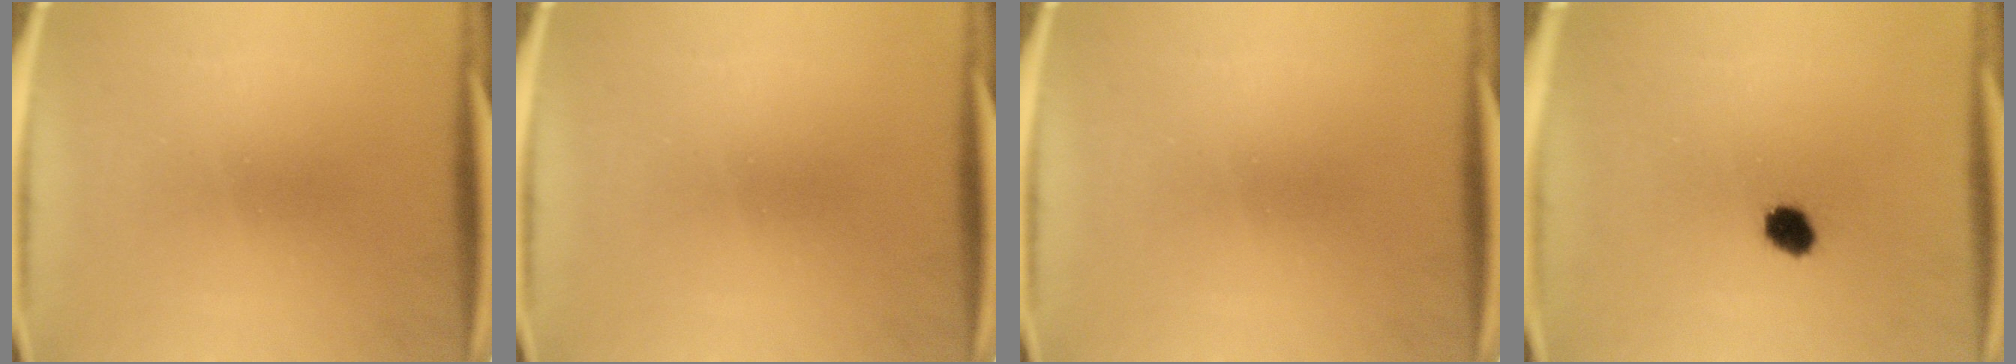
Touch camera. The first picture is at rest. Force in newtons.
{"total": 0.0}
{"total": 0.0}
{"total": 4.2}